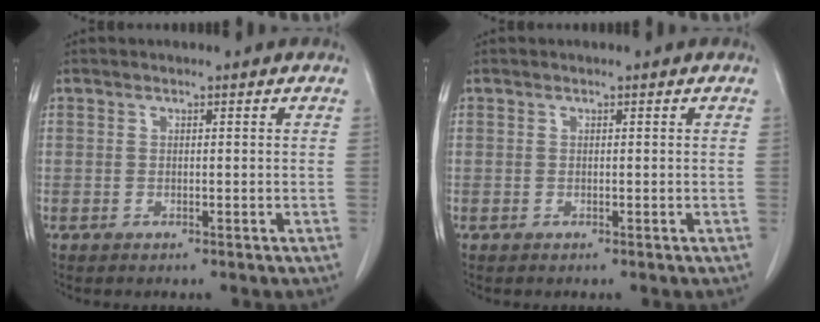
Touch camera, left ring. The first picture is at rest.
{"total": 0.0}